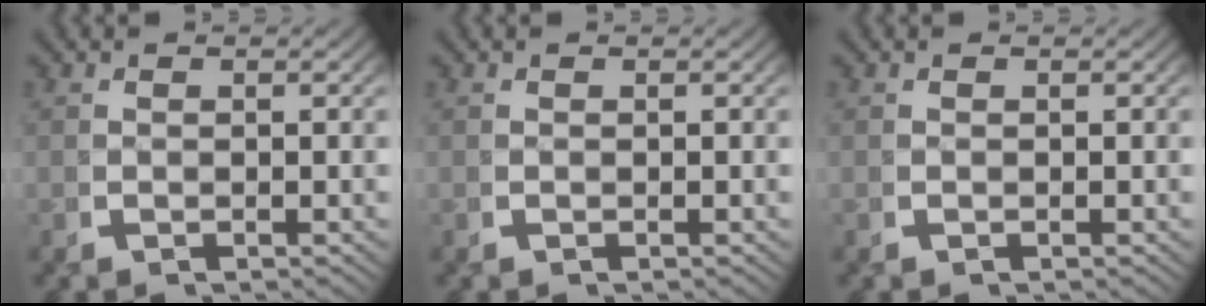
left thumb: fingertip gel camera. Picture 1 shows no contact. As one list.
[{"total": 0.0}, {"total": 0.0}]